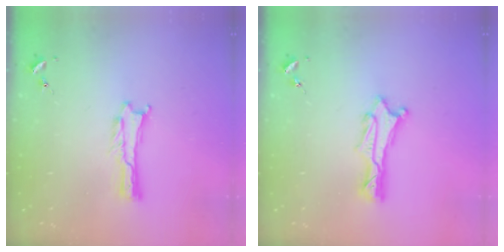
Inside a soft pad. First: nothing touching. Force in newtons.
{"total": 1.3, "press": 1.3, "slide": 0.1}